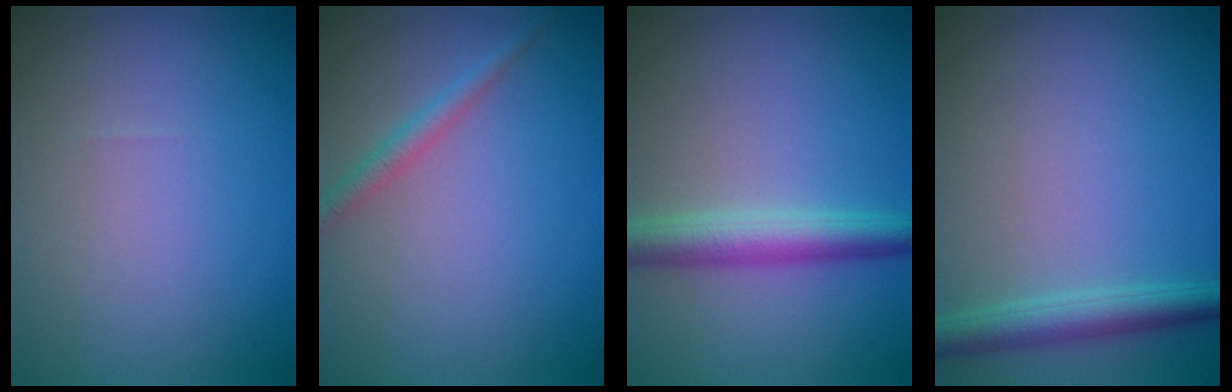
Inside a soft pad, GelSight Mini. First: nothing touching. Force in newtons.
{"total": 1.6, "press": 1.6, "slide": 0.0}
{"total": 3.9, "press": 3.9, "slide": 0.1}
{"total": 3.0, "press": 3.0, "slide": 0.2}